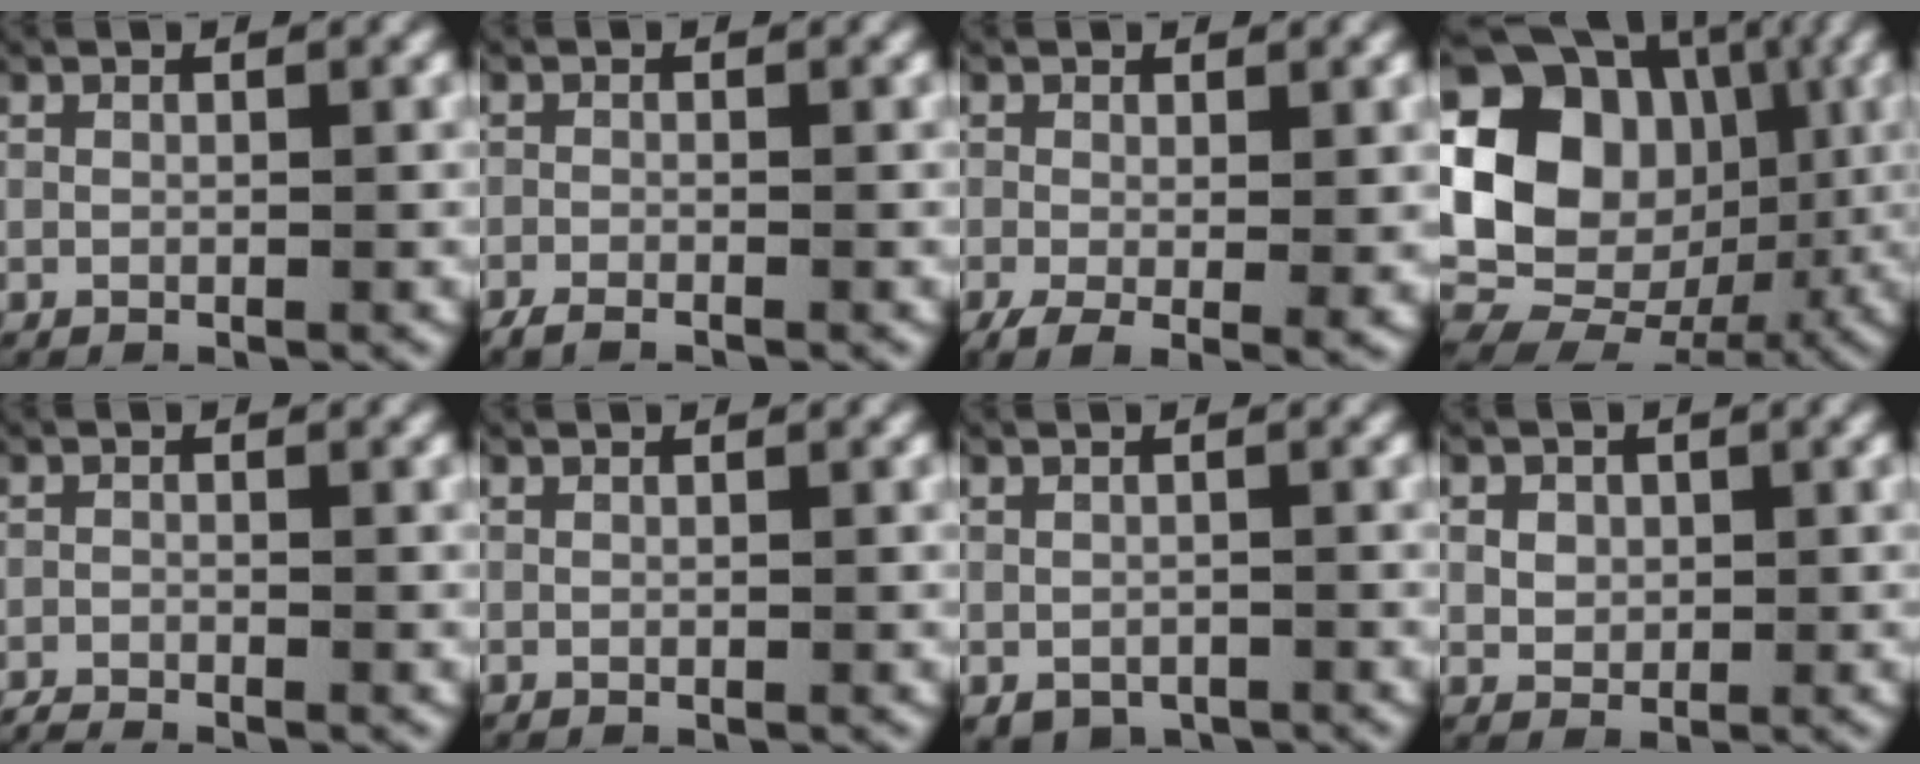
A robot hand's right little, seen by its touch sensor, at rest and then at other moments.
{"total": 1.8, "force": [-1.5, 0.6, 0.7], "torque": [-0.020, -0.006, -0.026]}
{"total": 3.1, "force": [-0.9, 1.3, 2.6], "torque": [-0.043, -0.020, -0.005]}
{"total": 19.8, "force": [-0.2, 16.8, 10.5], "torque": [-0.251, -0.057, 0.008]}
{"total": 1.8, "force": [-1.7, 0.5, 0.2], "torque": [-0.010, -0.009, -0.030]}
{"total": 0.0}
{"total": 2.1, "force": [-1.1, 1.7, 0.8], "torque": [-0.012, -0.012, -0.010]}
{"total": 2.1, "force": [0.3, 1.8, 0.9], "torque": [-0.021, -0.005, 0.014]}